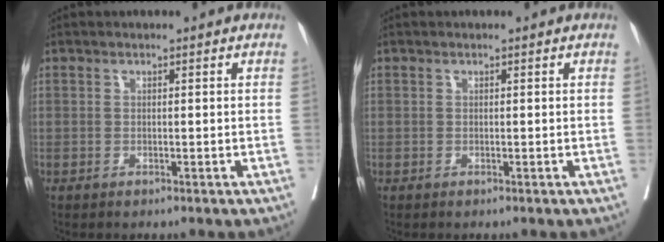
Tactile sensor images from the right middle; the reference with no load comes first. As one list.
[{"total": 0.0}]